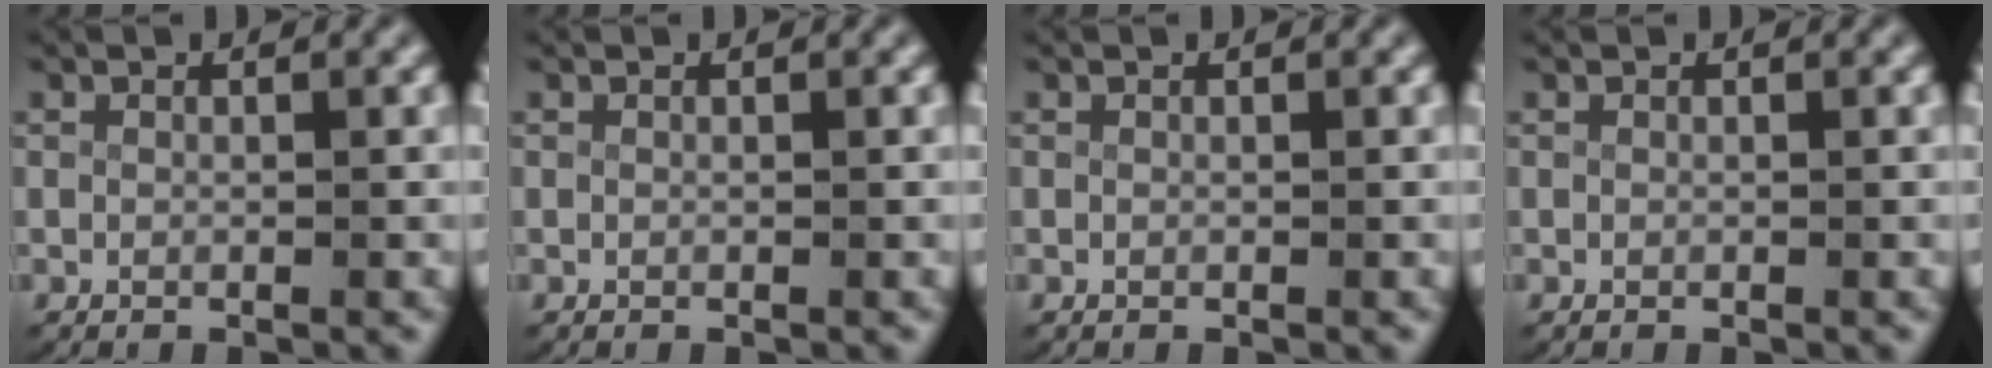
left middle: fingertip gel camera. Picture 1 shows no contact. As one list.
[{"total": 0.0}, {"total": 0.0}, {"total": 0.0}]